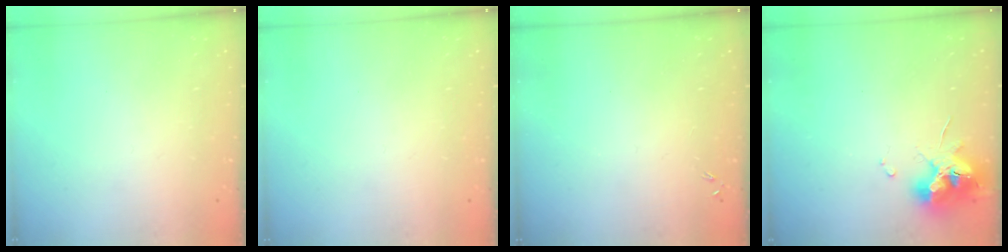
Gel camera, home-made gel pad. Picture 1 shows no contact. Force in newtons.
{"total": 0.0}
{"total": 0.0}
{"total": 12.8, "press": 12.8, "slide": 1.0}